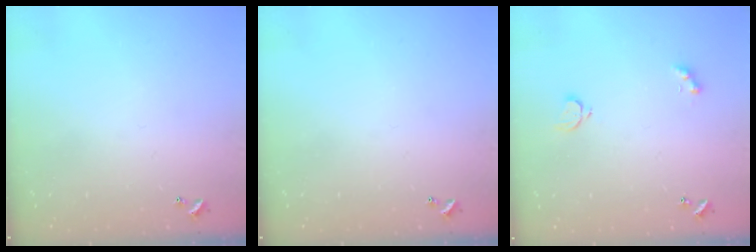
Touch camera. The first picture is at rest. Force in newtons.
{"total": 0.0}
{"total": 2.5, "press": 2.4, "slide": 0.5}